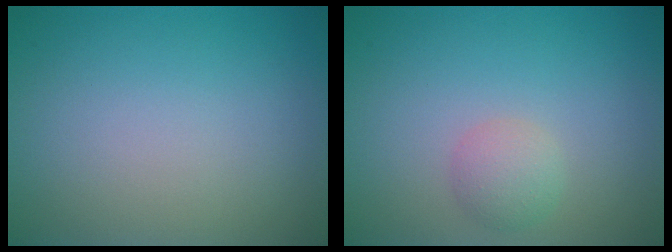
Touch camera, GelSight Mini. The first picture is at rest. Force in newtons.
{"total": 1.9, "press": 1.9, "slide": 0.1}